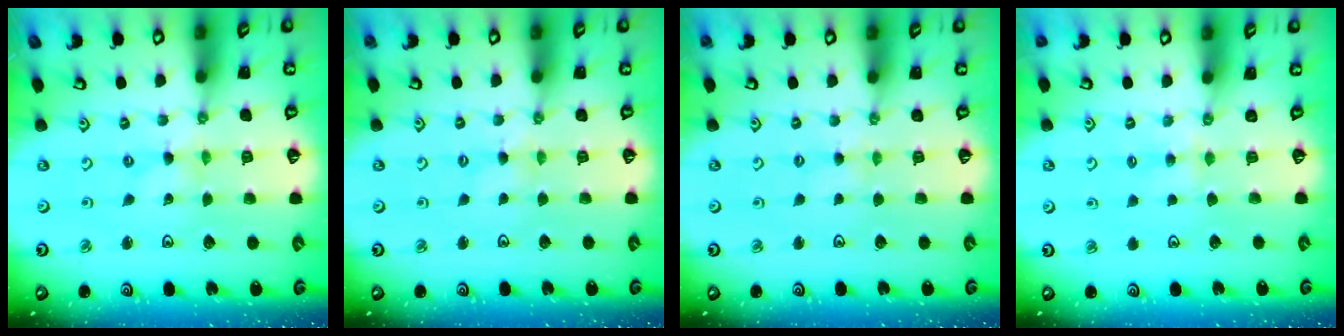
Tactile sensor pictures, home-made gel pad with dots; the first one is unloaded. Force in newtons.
{"total": 2.0, "press": 2.0, "slide": 0.2}
{"total": 2.1, "press": 2.1, "slide": 0.3}
{"total": 2.8, "press": 2.7, "slide": 0.6}